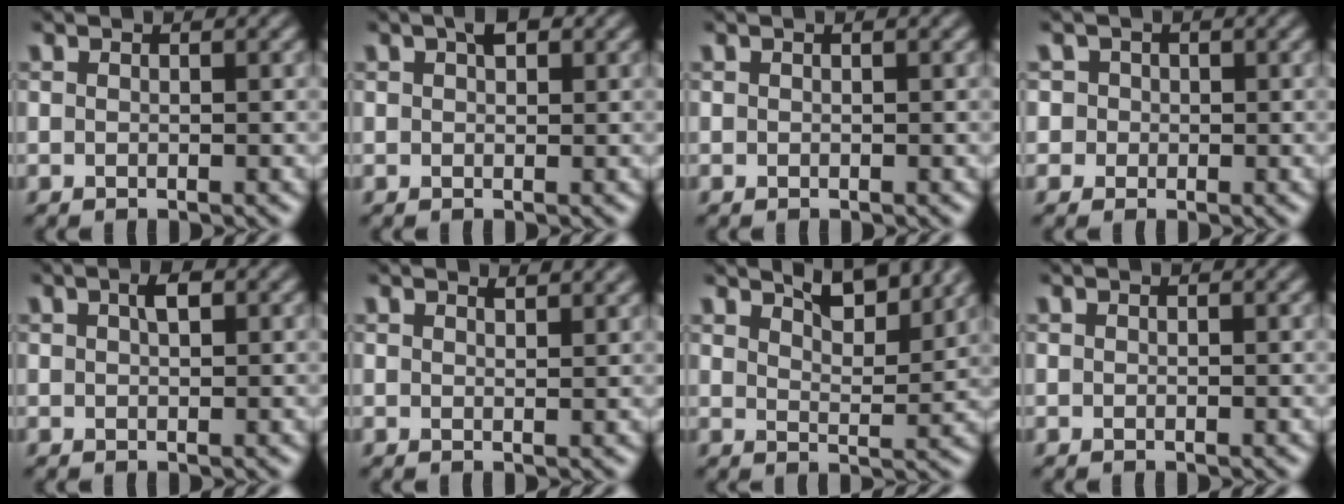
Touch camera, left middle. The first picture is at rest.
{"total": 1.6, "force": [0.9, 0.8, 1.2], "torque": [-0.015, 0.007, 0.014]}
{"total": 0.0}
{"total": 2.4, "force": [0.8, 2.2, 0.7], "torque": [0.010, 0.014, 0.004]}
{"total": 1.3, "force": [0.5, 0.4, 1.2], "torque": [-0.022, 0.003, 0.010]}
{"total": 1.3, "force": [1.2, 0.0, 0.5], "torque": [-0.011, -0.002, 0.018]}
{"total": 4.6, "force": [3.8, 1.0, 2.4], "torque": [-0.032, -0.001, 0.046]}
{"total": 0.0}